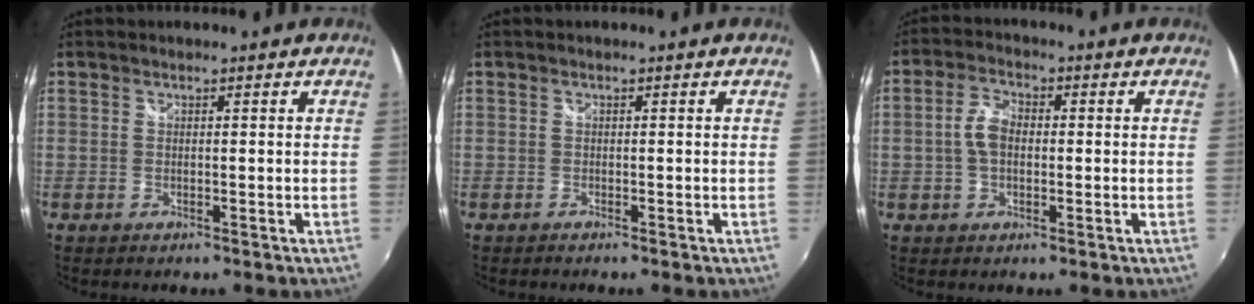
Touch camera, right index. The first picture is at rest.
{"total": 0.0}
{"total": 5.1, "force": [-0.2, 3.3, 3.9], "torque": [-0.080, 0.013, -0.003]}